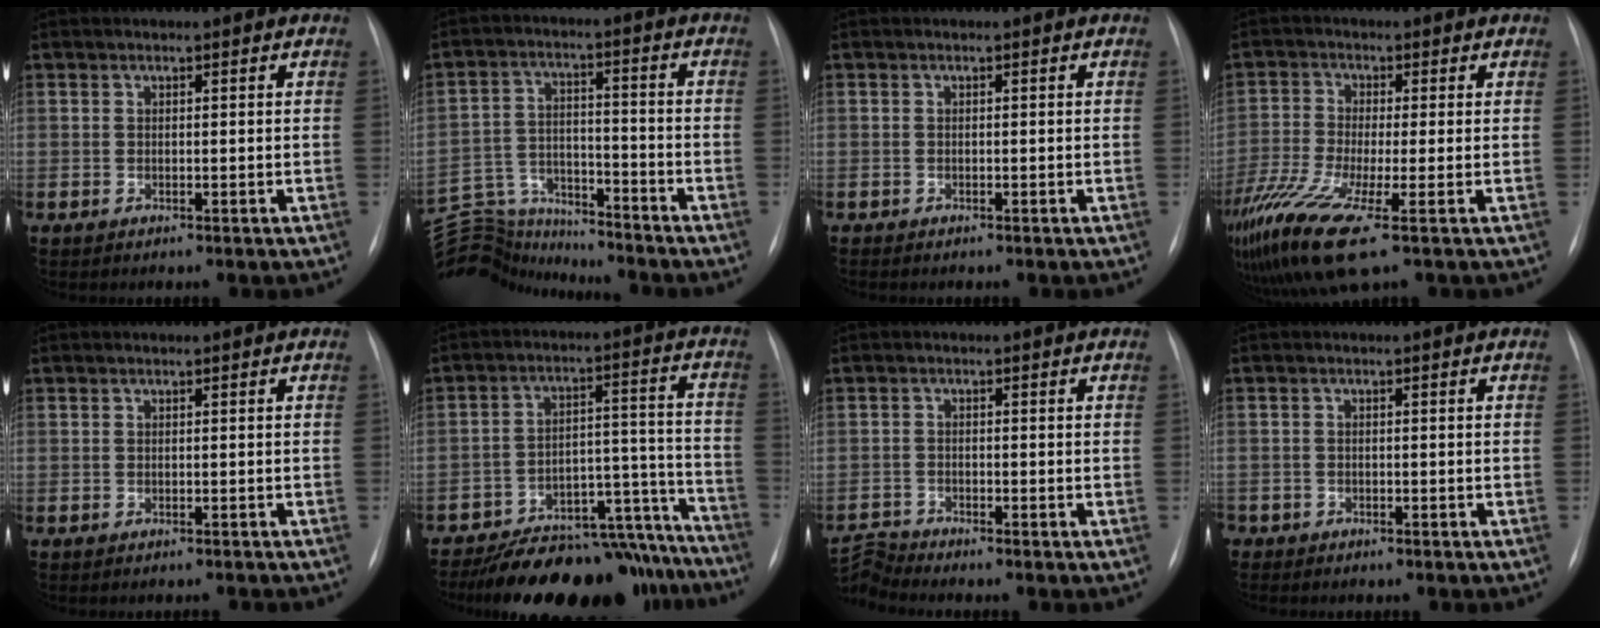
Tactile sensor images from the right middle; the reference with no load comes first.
{"total": 13.9, "force": [-13.7, 2.0, 1.6], "torque": [-0.045, 0.031, -0.228]}
{"total": 0.0}
{"total": 13.1, "force": [-7.4, 1.8, 10.7], "torque": [-0.239, -0.039, -0.135]}
{"total": 1.5, "force": [-1.5, 0.1, 0.2], "torque": [-0.001, -0.004, -0.016]}
{"total": 24.6, "force": [-22.3, 7.2, 7.6], "torque": [-0.058, 0.034, -0.307]}
{"total": 3.9, "force": [-3.4, -1.6, -0.9], "torque": [0.010, -0.014, -0.066]}
{"total": 2.4, "force": [-2.0, 1.2, 0.3], "torque": [-0.009, 0.001, -0.029]}